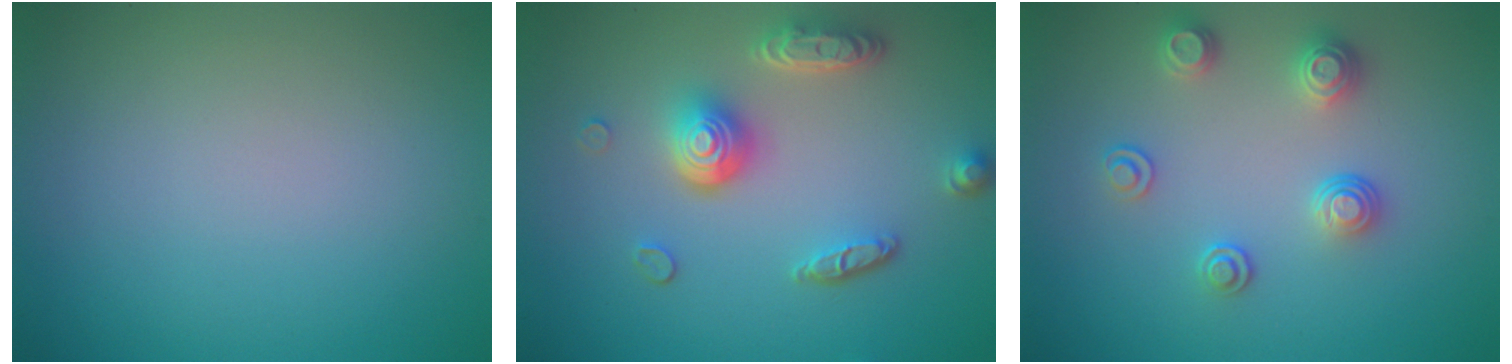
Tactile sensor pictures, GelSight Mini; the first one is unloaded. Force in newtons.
{"total": 5.0, "press": 3.7, "slide": 3.3}
{"total": 2.6, "press": 2.6, "slide": 0.6}